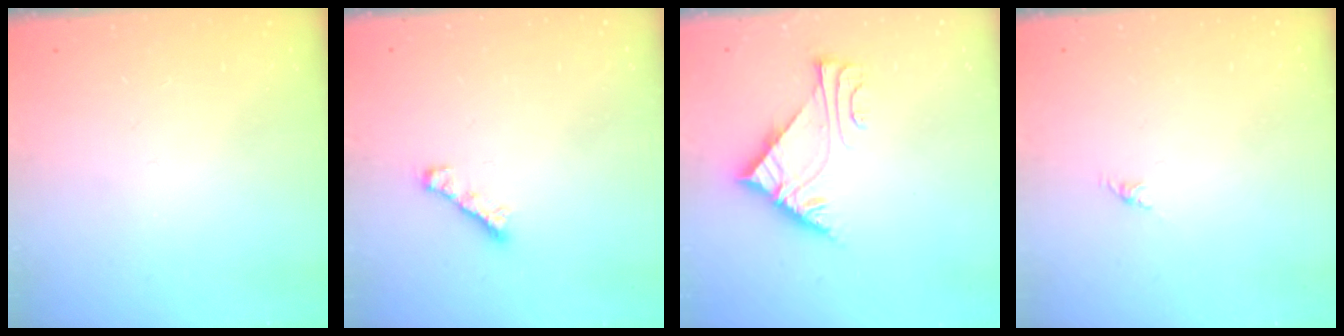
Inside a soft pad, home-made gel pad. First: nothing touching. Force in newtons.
{"total": 1.9, "press": 1.8, "slide": 0.6}
{"total": 6.0, "press": 6.0, "slide": 0.7}
{"total": 0.0}